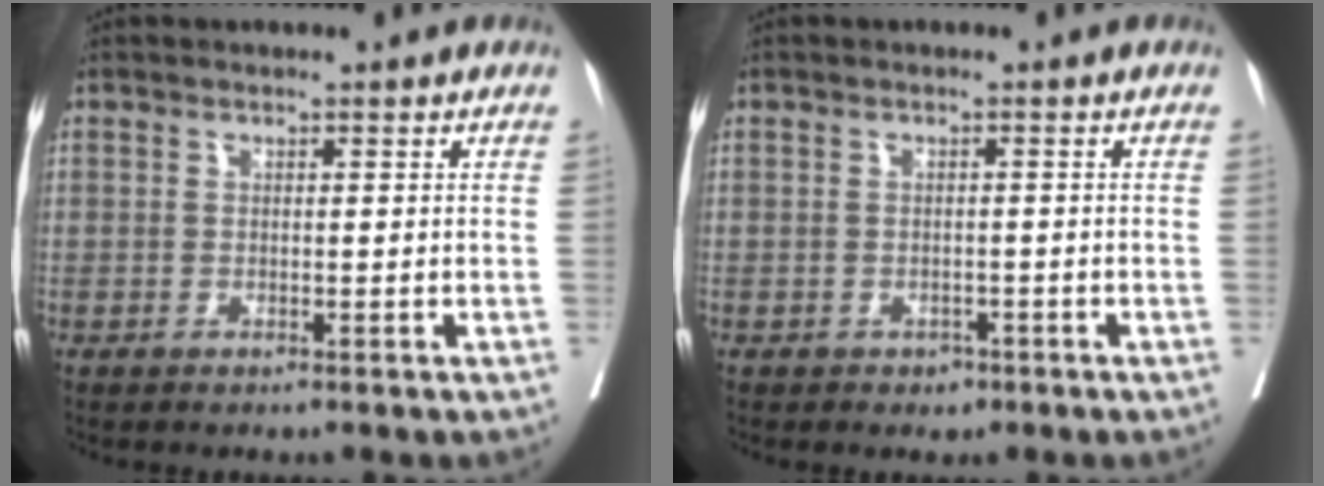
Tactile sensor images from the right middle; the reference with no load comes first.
{"total": 1.4, "force": [-0.9, 1.1, 0.4], "torque": [-0.007, 0.002, -0.009]}